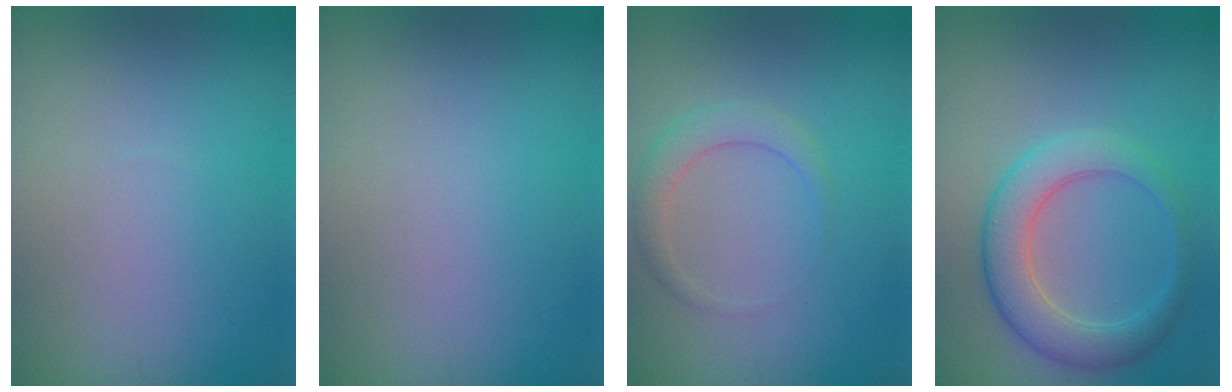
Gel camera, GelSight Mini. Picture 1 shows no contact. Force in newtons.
{"total": 0.0}
{"total": 2.3, "press": 2.3, "slide": 0.1}
{"total": 4.2, "press": 4.2, "slide": 0.5}